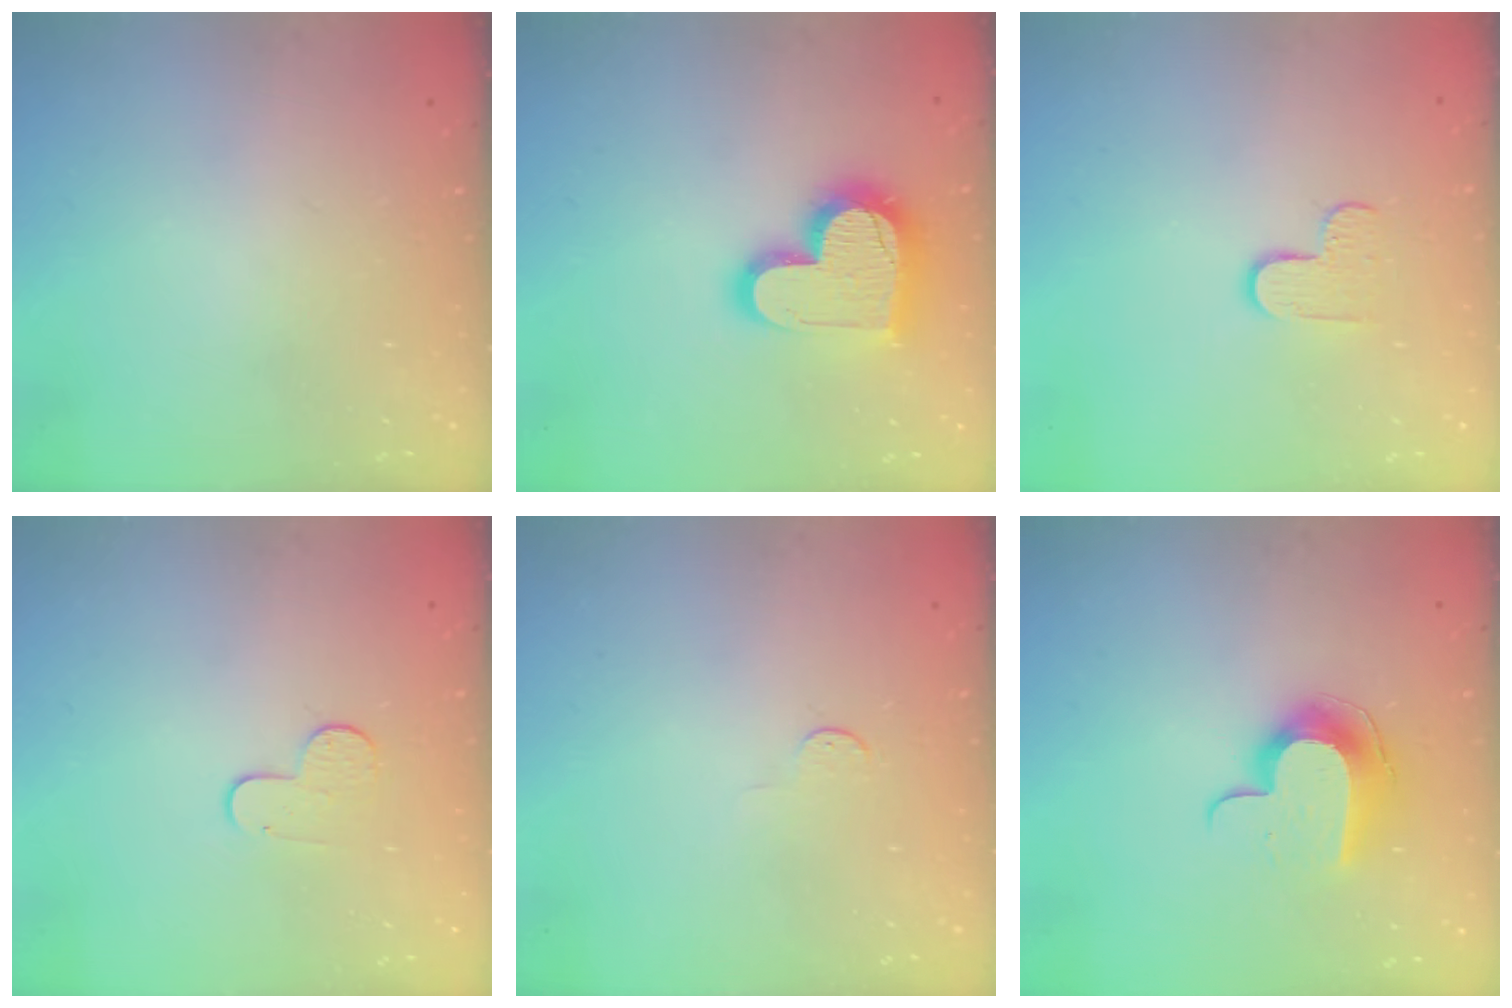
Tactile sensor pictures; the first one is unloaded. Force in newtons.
{"total": 17.0, "press": 16.9, "slide": 1.3}
{"total": 5.9, "press": 5.8, "slide": 0.6}
{"total": 7.1, "press": 7.1, "slide": 0.6}
{"total": 2.8, "press": 2.8, "slide": 0.4}
{"total": 11.5, "press": 11.4, "slide": 0.9}